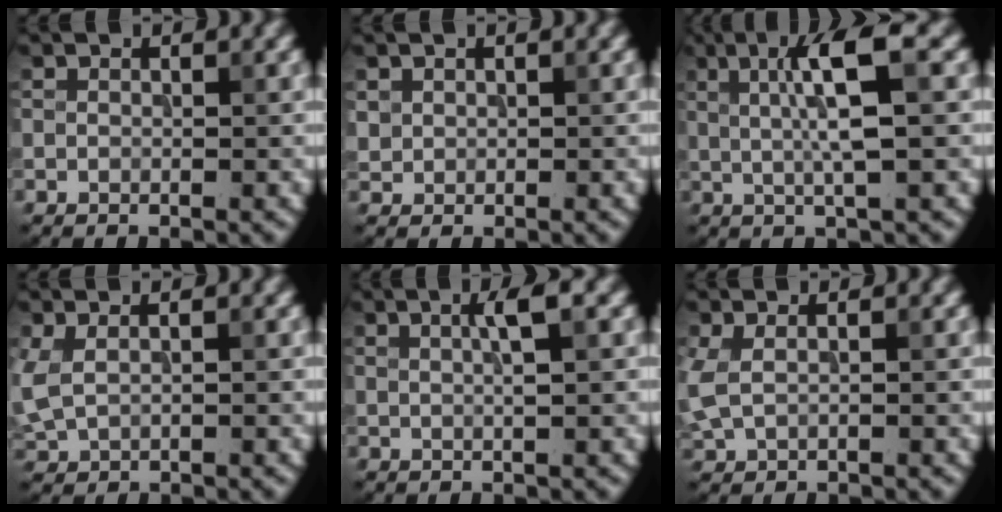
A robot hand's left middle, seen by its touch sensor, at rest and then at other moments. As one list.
[{"total": 0.8, "force": [0.4, 0.7, 0.1], "torque": [0.000, -0.004, 0.012]}, {"total": 5.7, "force": [1.2, 0.8, 5.5], "torque": [-0.094, 0.007, 0.022]}, {"total": 1.7, "force": [0.6, 0.9, 1.3], "torque": [-0.035, 0.003, 0.017]}, {"total": 2.7, "force": [0.8, 0.5, 2.5], "torque": [-0.034, 0.007, 0.010]}, {"total": 1.5, "force": [0.4, 0.7, 1.3], "torque": [-0.035, 0.004, 0.008]}]